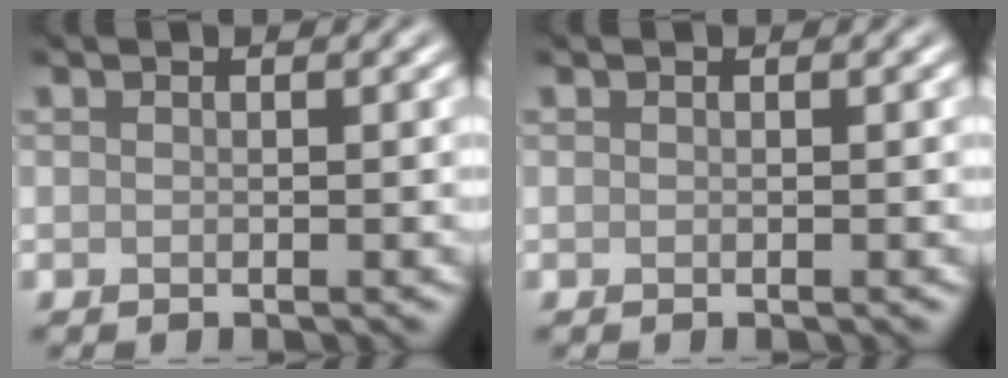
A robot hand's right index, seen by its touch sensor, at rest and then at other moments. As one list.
[{"total": 0.0}]